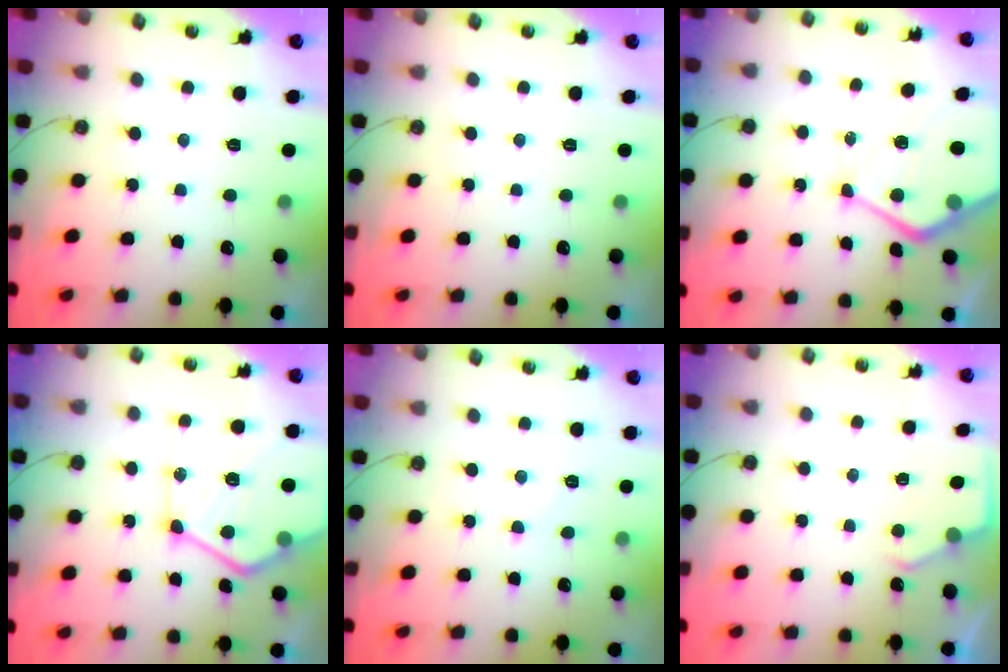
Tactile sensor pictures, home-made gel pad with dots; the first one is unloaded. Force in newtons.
{"total": 0.0}
{"total": 16.4, "press": 16.4, "slide": 1.5}
{"total": 19.8, "press": 19.6, "slide": 2.4}
{"total": 6.0, "press": 5.9, "slide": 0.7}
{"total": 3.6, "press": 3.6, "slide": 0.5}